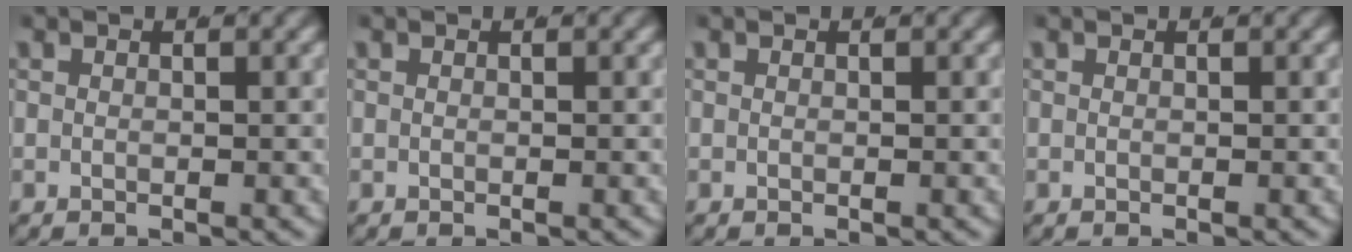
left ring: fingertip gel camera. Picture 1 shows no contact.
{"total": 0.0}
{"total": 0.0}
{"total": 0.0}